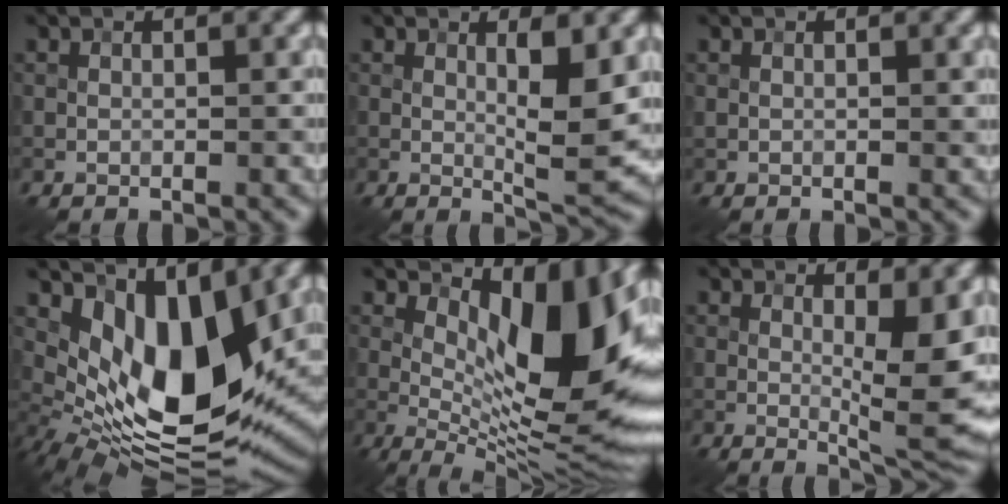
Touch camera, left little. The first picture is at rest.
{"total": 4.9, "force": [0.7, 1.0, 4.7], "torque": [-0.074, -0.015, 0.017]}
{"total": 0.6, "force": [0.4, 0.2, 0.4], "torque": [-0.004, -0.002, 0.006]}
{"total": 11.9, "force": [3.0, 5.8, 9.9], "torque": [-0.165, -0.022, 0.065]}
{"total": 12.7, "force": [2.8, 5.1, 11.3], "torque": [-0.150, 0.000, 0.047]}
{"total": 7.8, "force": [0.9, 2.1, 7.5], "torque": [-0.104, -0.012, 0.019]}